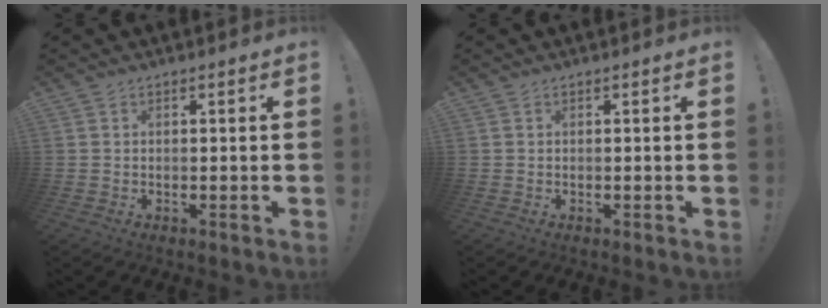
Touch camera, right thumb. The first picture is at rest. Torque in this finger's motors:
{"motor_torque": [0.00, 0.00, 0.00, 0.00, 0.00]}